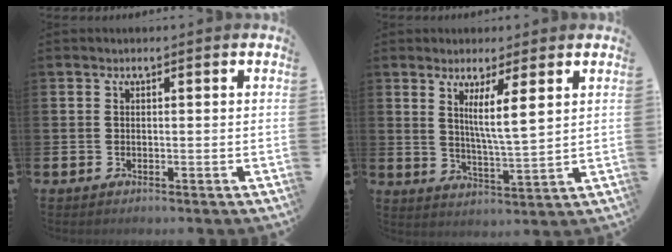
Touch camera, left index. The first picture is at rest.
{"total": 5.3, "force": [3.7, 0.0, 3.9], "torque": [-0.068, -0.027, 0.056]}